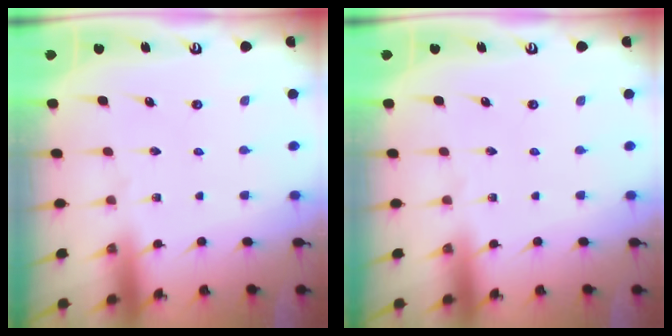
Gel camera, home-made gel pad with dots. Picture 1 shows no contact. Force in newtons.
{"total": 0.0}